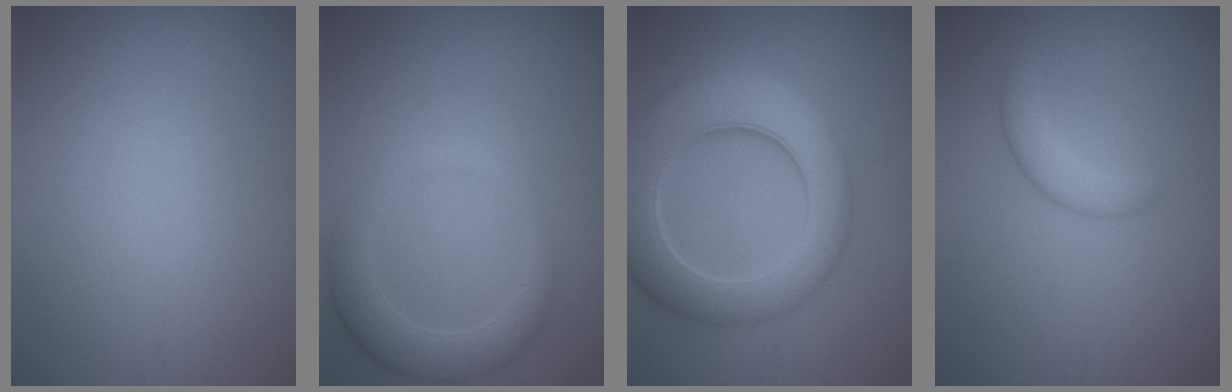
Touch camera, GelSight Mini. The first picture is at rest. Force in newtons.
{"total": 2.4, "press": 2.4, "slide": 0.4}
{"total": 9.6, "press": 9.5, "slide": 0.5}
{"total": 1.9, "press": 1.9, "slide": 0.0}